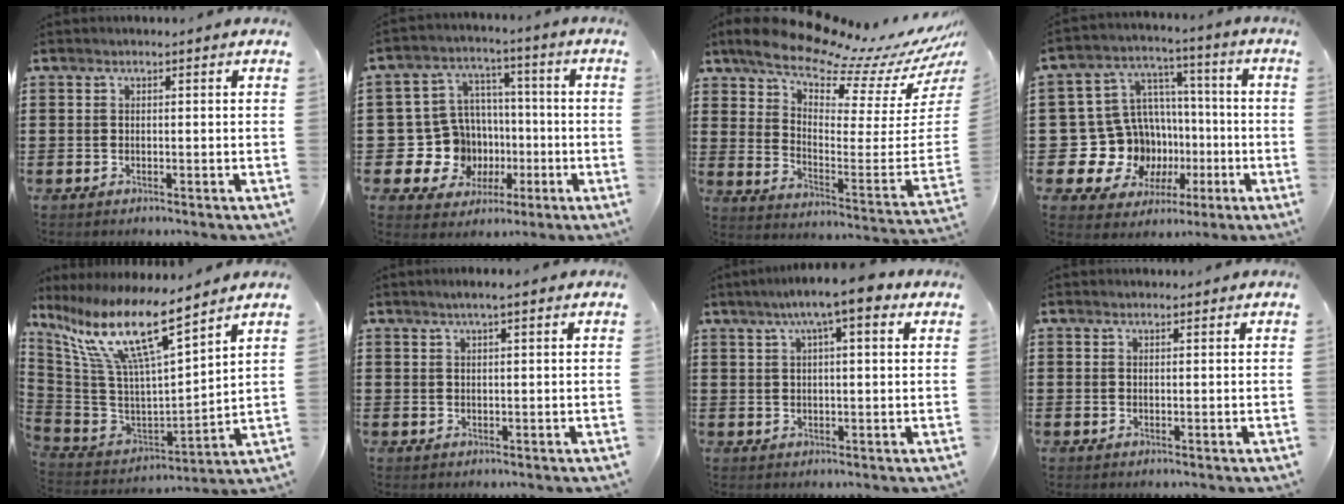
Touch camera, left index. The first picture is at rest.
{"total": 11.3, "force": [-1.7, 10.6, 3.5], "torque": [-0.128, 0.001, -0.020]}
{"total": 11.2, "force": [9.4, 2.1, 5.6], "torque": [-0.110, -0.089, 0.152]}
{"total": 16.1, "force": [-3.8, 14.4, 6.3], "torque": [-0.175, -0.007, -0.036]}
{"total": 14.2, "force": [8.7, 2.6, 11.0], "torque": [-0.251, -0.057, 0.143]}
{"total": 2.1, "force": [1.4, 0.0, 1.6], "torque": [-0.032, 0.002, 0.025]}
{"total": 7.3, "force": [4.1, 1.2, 5.9], "torque": [-0.106, 0.002, 0.066]}
{"total": 0.7, "force": [0.7, 0.2, 0.2], "torque": [-0.004, 0.001, 0.014]}